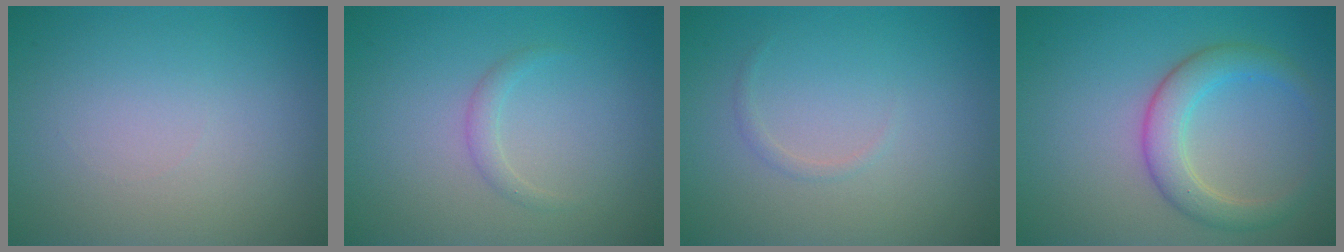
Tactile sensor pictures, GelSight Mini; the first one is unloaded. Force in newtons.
{"total": 1.1, "press": 1.1, "slide": 0.1}
{"total": 0.6, "press": 0.6, "slide": 0.0}
{"total": 3.8, "press": 3.8, "slide": 0.4}